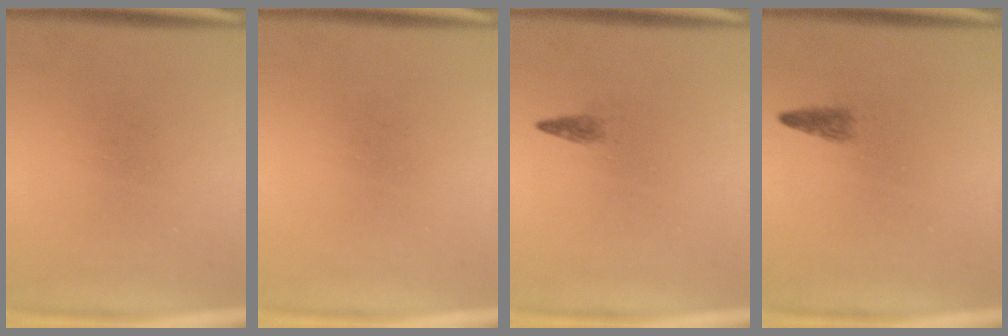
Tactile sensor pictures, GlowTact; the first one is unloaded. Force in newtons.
{"total": 0.0}
{"total": 1.0}
{"total": 1.4}